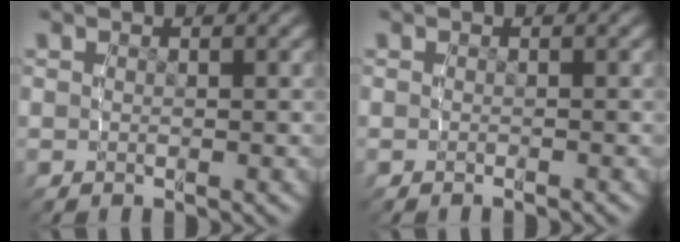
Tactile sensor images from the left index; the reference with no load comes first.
{"total": 0.6, "force": [-0.5, -0.1, 0.1], "torque": [0.001, 0.004, -0.011]}